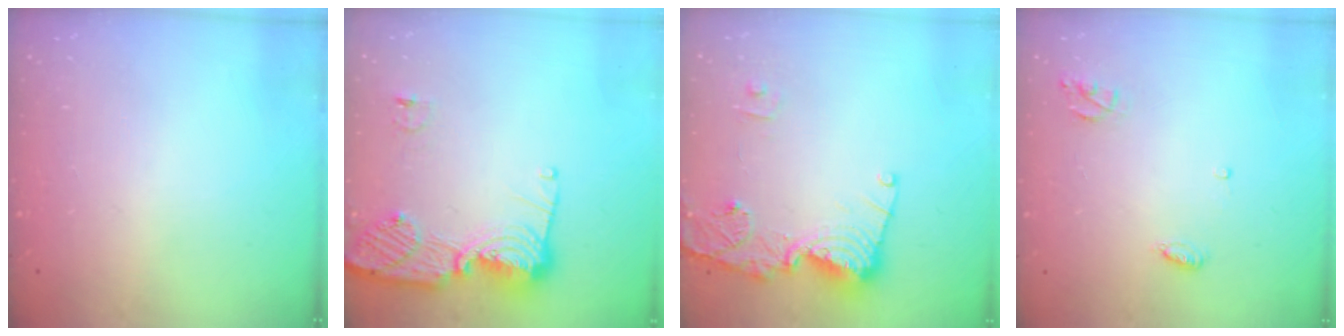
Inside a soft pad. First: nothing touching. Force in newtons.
{"total": 14.0, "press": 13.9, "slide": 1.4}
{"total": 13.6, "press": 13.5, "slide": 1.8}
{"total": 5.1, "press": 5.1, "slide": 0.4}